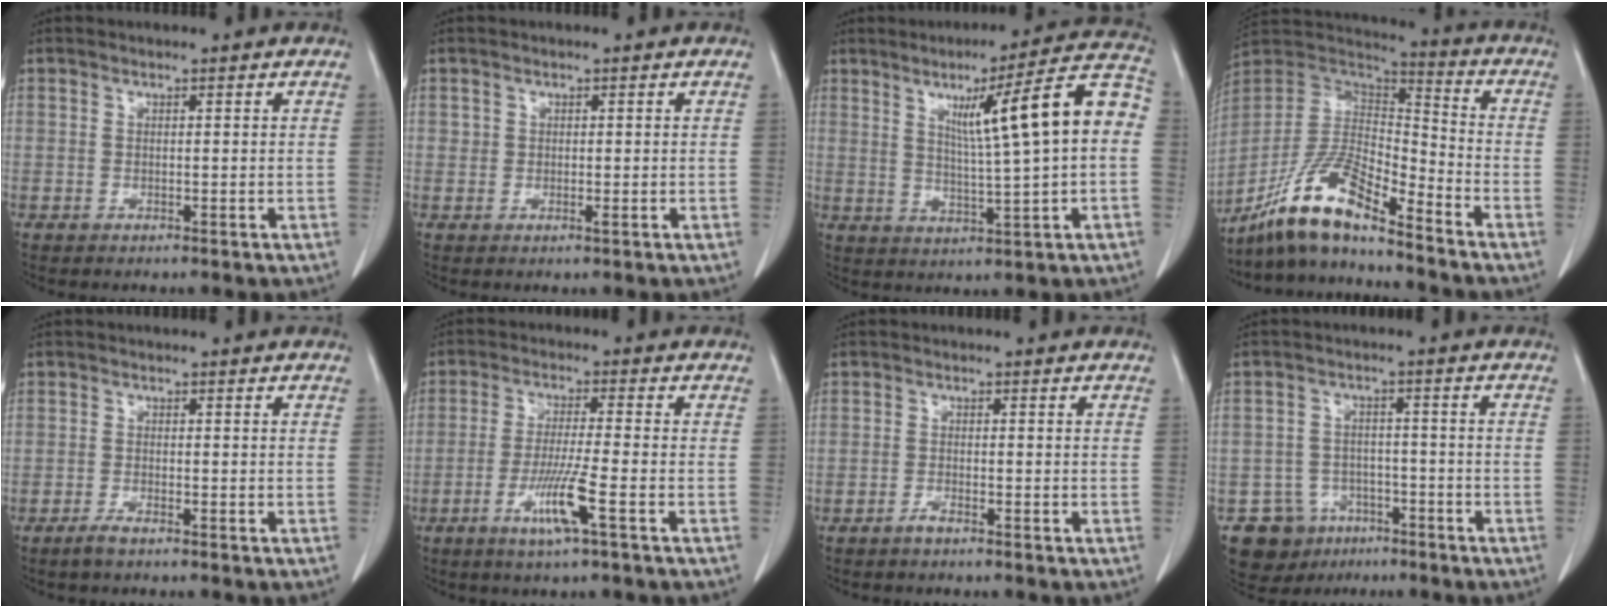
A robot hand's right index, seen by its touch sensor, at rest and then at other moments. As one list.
[{"total": 0.8, "force": [0.3, 0.6, 0.5], "torque": [-0.002, -0.003, 0.001]}, {"total": 14.5, "force": [2.6, 0.0, 14.2], "torque": [-0.205, 0.022, 0.038]}, {"total": 11.9, "force": [-9.2, 1.7, 7.3], "torque": [-0.147, 0.017, -0.178]}, {"total": 1.8, "force": [-1.1, 0.1, 1.4], "torque": [-0.026, -0.002, -0.024]}, {"total": 7.0, "force": [-3.0, -0.7, 6.3], "torque": [-0.121, -0.016, -0.060]}, {"total": 1.3, "force": [-0.9, 0.1, 1.0], "torque": [-0.015, 0.000, -0.017]}, {"total": 7.1, "force": [-4.2, 5.7, 0.4], "torque": [0.000, 0.019, -0.061]}]